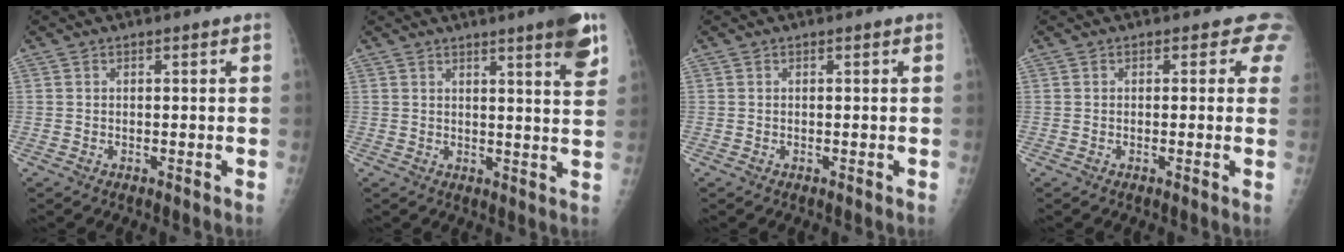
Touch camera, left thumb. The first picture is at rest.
{"total": 7.9, "force": [4.7, 0.6, 6.3], "torque": [-0.074, -0.023, 0.058]}
{"total": 0.0}
{"total": 2.8, "force": [1.8, 2.0, 0.8], "torque": [0.021, -0.005, -0.004]}